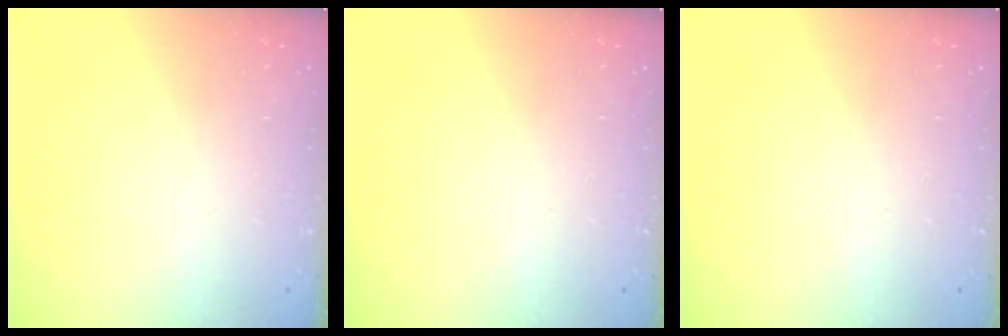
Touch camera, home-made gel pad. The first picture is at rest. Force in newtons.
{"total": 0.0}
{"total": 0.0}